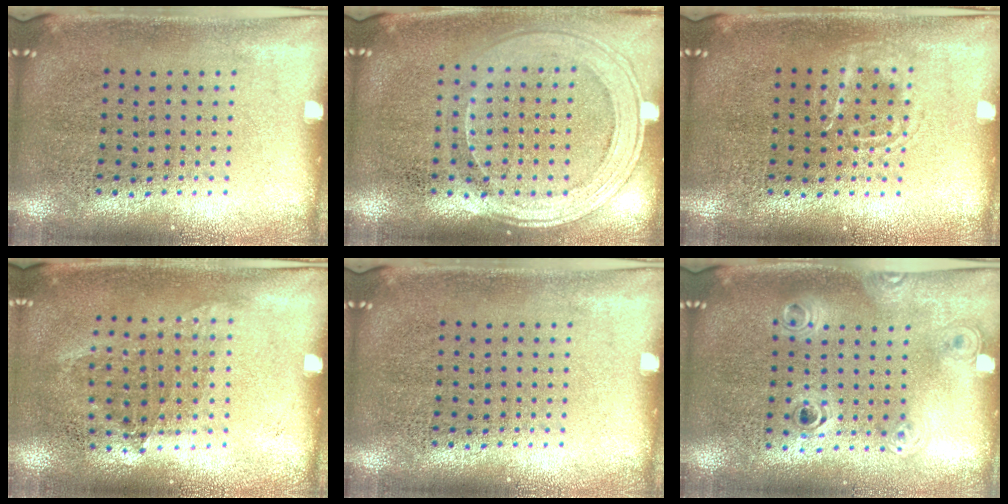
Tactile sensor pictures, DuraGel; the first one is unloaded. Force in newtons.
{"total": 1.6, "press": 1.4, "slide": 0.7}
{"total": 1.4, "press": 1.4, "slide": 0.2}
{"total": 1.0, "press": 0.8, "slide": 0.6}
{"total": 0.0}
{"total": 1.2, "press": 1.0, "slide": 0.6}